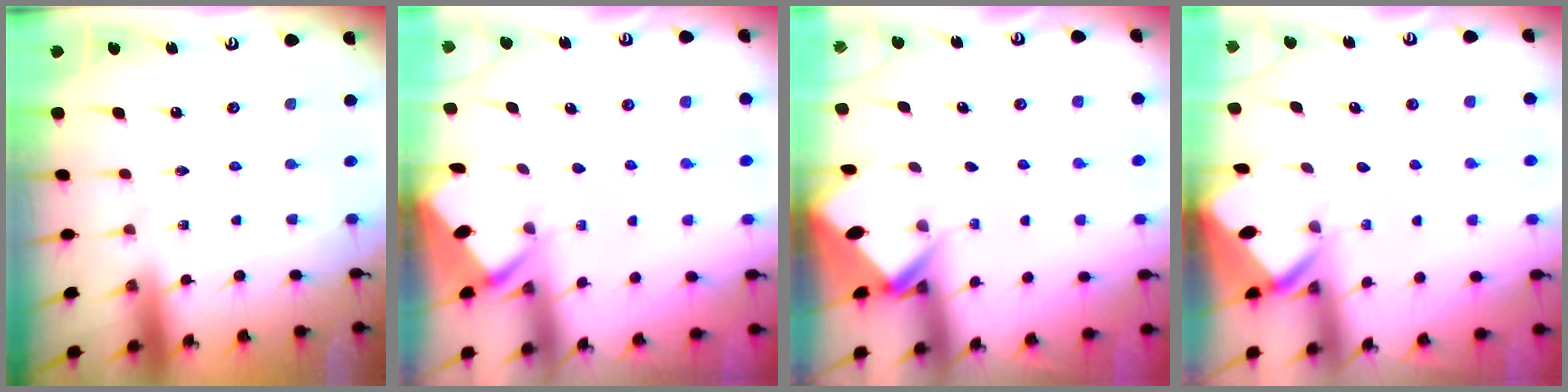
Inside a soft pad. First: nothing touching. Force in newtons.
{"total": 2.8, "press": 2.7, "slide": 0.4}
{"total": 2.8, "press": 2.8, "slide": 0.1}
{"total": 3.5, "press": 3.5, "slide": 0.2}